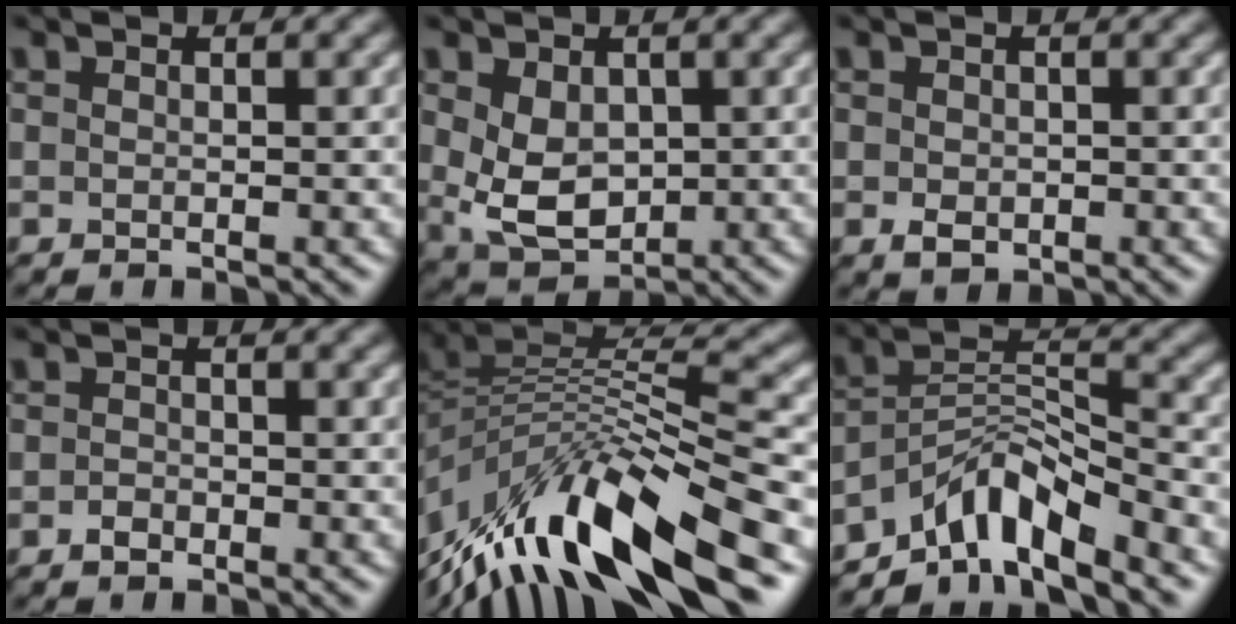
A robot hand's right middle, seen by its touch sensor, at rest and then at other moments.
{"total": 5.2, "force": [0.2, 3.5, 3.8], "torque": [-0.081, -0.008, 0.013]}
{"total": 1.6, "force": [-0.4, 1.2, 1.0], "torque": [-0.019, -0.004, -0.008]}
{"total": 1.1, "force": [-0.6, 0.7, 0.6], "torque": [-0.012, 0.002, -0.013]}
{"total": 11.7, "force": [-5.8, 4.4, 9.1], "torque": [-0.182, 0.021, -0.106]}
{"total": 6.9, "force": [-5.5, 1.9, 3.8], "torque": [-0.055, 0.007, -0.108]}